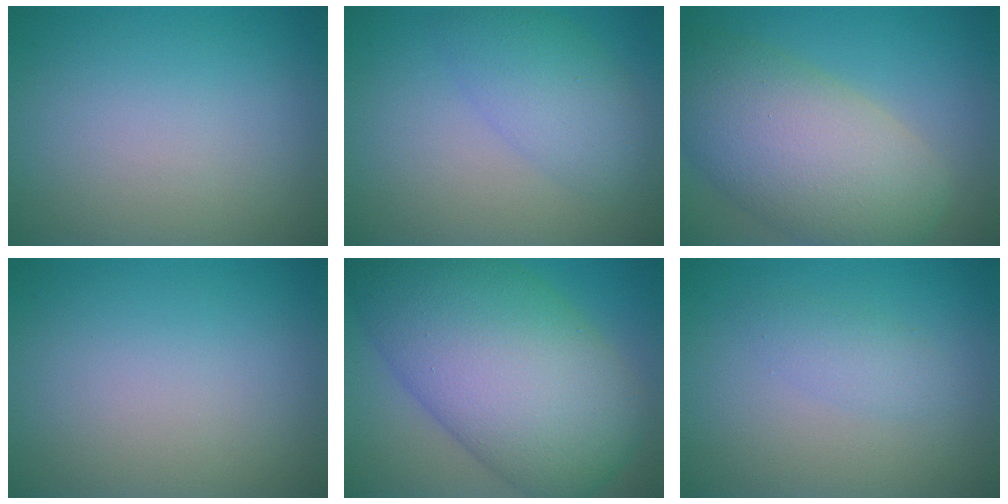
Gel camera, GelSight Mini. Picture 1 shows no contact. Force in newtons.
{"total": 4.1, "press": 4.1, "slide": 0.2}
{"total": 10.1, "press": 10.0, "slide": 0.7}
{"total": 0.0}
{"total": 15.1, "press": 15.1, "slide": 0.2}
{"total": 1.7, "press": 1.7, "slide": 0.1}